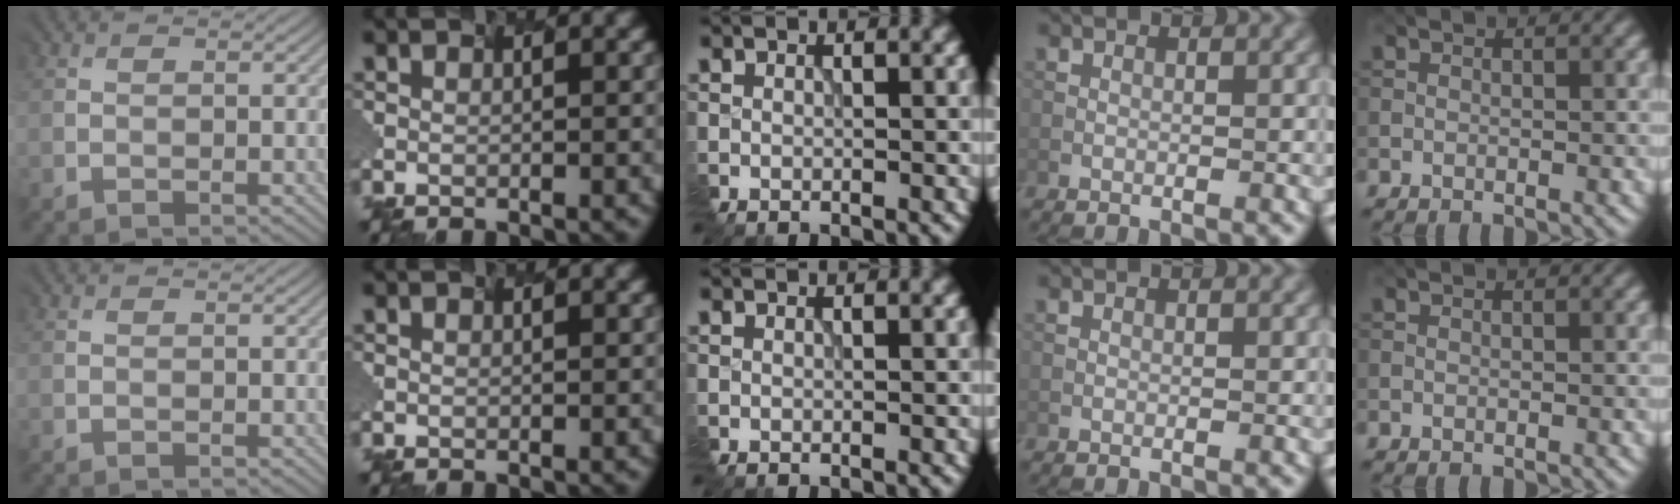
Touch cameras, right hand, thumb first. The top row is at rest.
{}